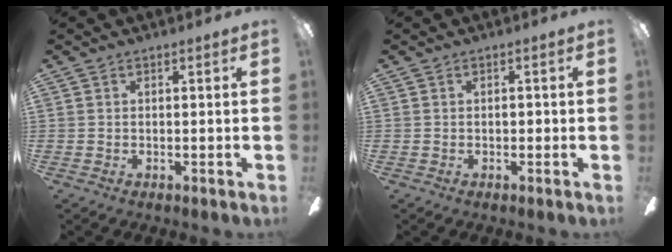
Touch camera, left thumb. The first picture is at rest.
{"total": 0.7, "force": [-0.1, 0.4, 0.6], "torque": [-0.011, 0.002, -0.002]}